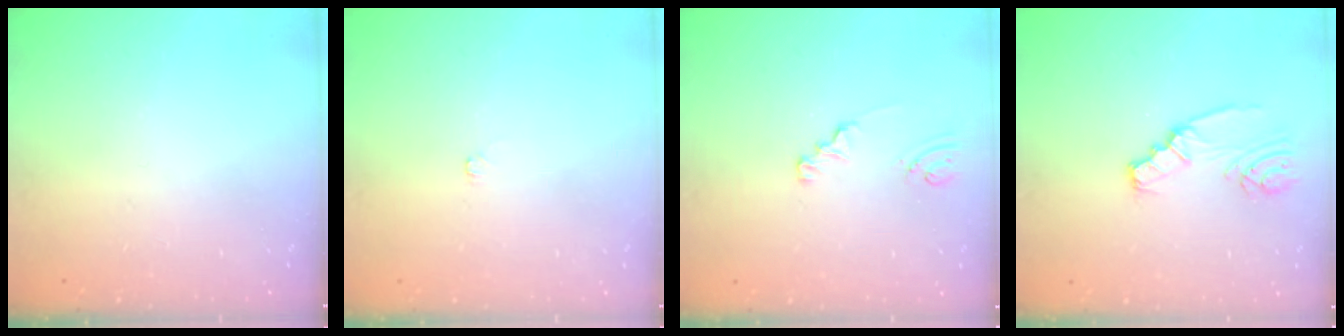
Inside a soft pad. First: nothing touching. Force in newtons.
{"total": 2.6, "press": 2.6, "slide": 0.3}
{"total": 1.8, "press": 1.8, "slide": 0.2}
{"total": 3.6, "press": 3.6, "slide": 0.5}